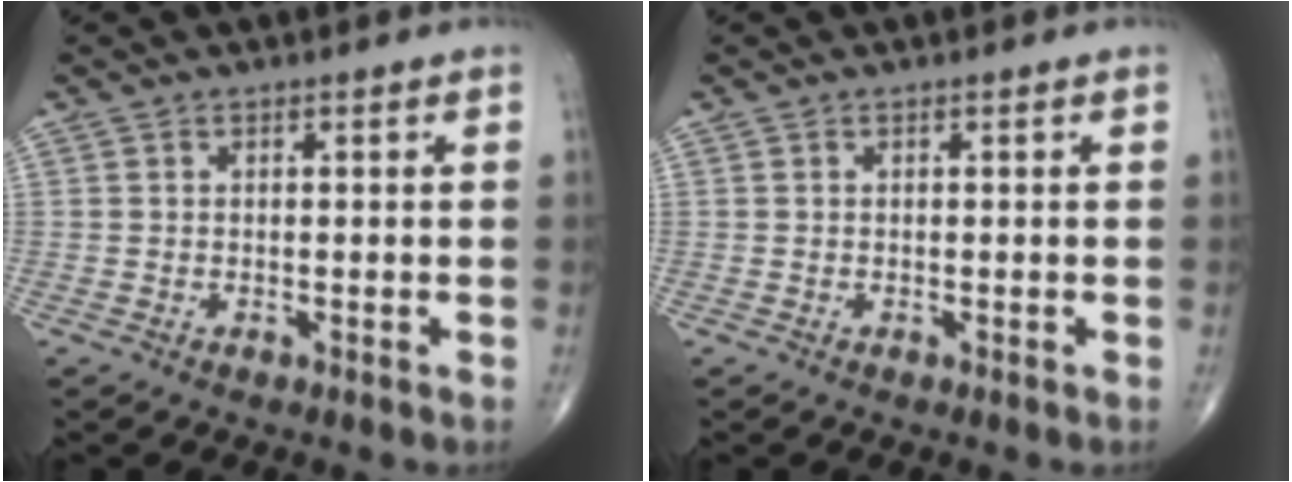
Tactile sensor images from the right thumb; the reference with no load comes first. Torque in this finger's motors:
{"motor_torque": [0.00, 0.00, 0.00, 0.00, 0.00]}